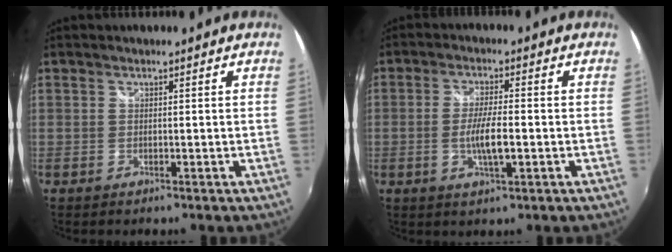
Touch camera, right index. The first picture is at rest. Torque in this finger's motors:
{"motor_torque": [0.13, -0.04, 0.19, 0.06]}